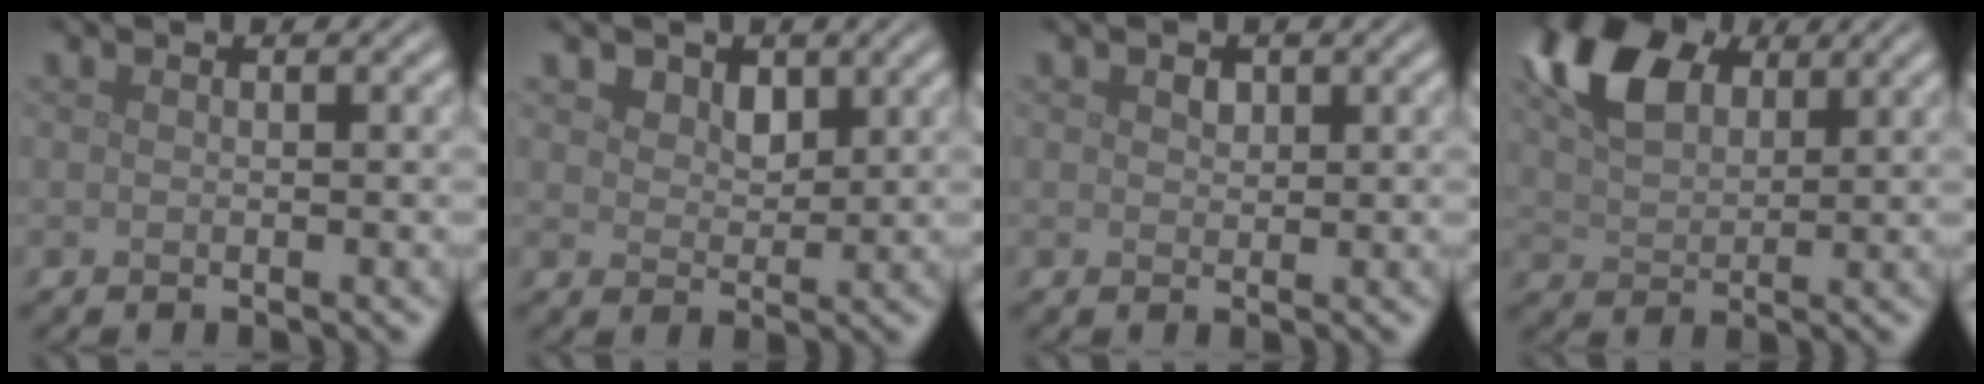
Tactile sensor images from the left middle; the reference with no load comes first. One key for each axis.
{"total": 2.4, "fx": 1.5, "fy": 1.6, "fz": 0.9, "tx": -0.025, "ty": -0.016, "tz": 0.029}
{"total": 0.8, "fx": 0.5, "fy": 0.7, "fz": 0.2, "tx": -0.008, "ty": -0.004, "tz": 0.008}
{"total": 8.2, "fx": 4.2, "fy": 4.7, "fz": 5.1, "tx": -0.122, "ty": 0.018, "tz": 0.080}